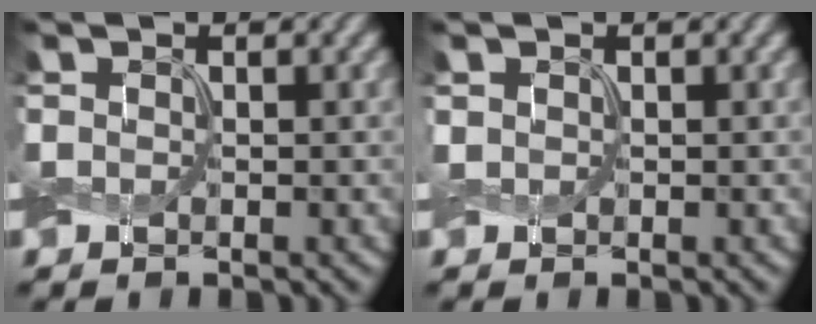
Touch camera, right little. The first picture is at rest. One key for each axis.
{"total": 0.0}